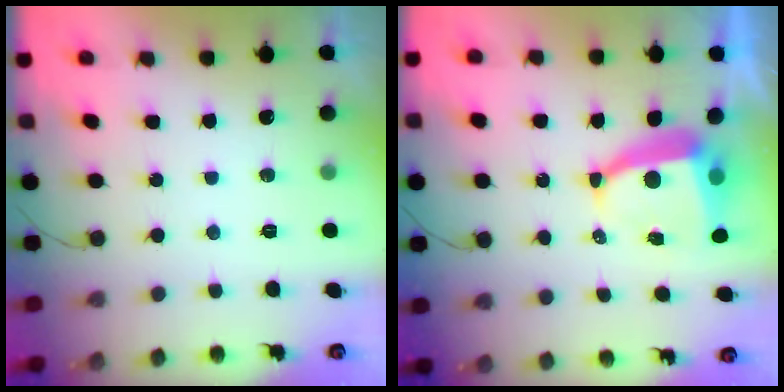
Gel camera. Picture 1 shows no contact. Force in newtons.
{"total": 7.7, "press": 7.6, "slide": 1.0}